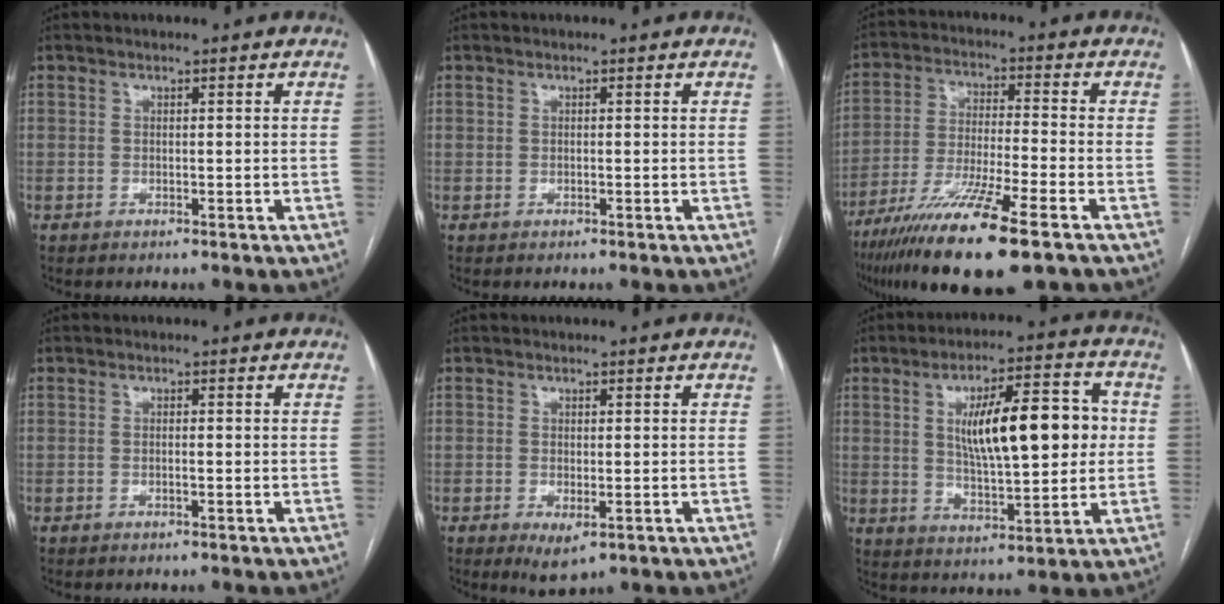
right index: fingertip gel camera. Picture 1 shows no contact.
{"total": 0.0}
{"total": 15.7, "force": [-9.9, 0.7, 12.2], "torque": [-0.233, -0.043, -0.178]}
{"total": 0.6, "force": [-0.2, 0.1, 0.6], "torque": [-0.011, 0.000, -0.002]}
{"total": 3.2, "force": [-1.2, 1.3, 2.6], "torque": [-0.038, -0.005, -0.008]}
{"total": 15.2, "force": [2.4, 4.2, 14.4], "torque": [-0.227, 0.023, 0.040]}